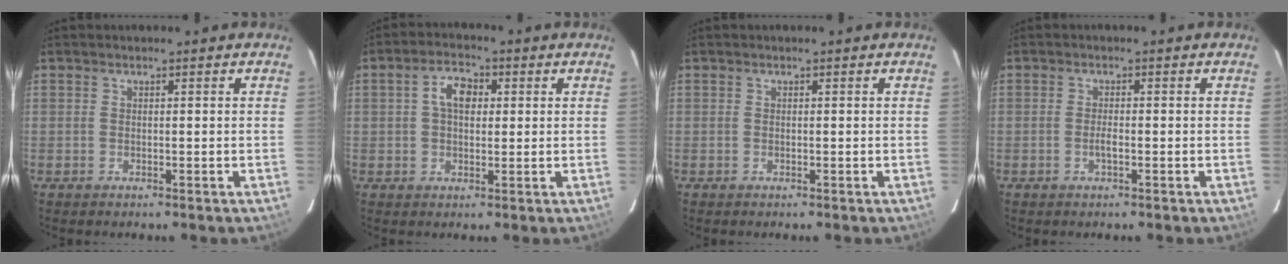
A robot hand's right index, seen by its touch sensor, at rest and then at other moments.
{"total": 5.3, "force": [1.0, 3.3, 4.0], "torque": [-0.071, 0.018, 0.018]}
{"total": 0.0}
{"total": 1.3, "force": [-0.5, 0.3, 1.2], "torque": [-0.024, -0.001, -0.010]}